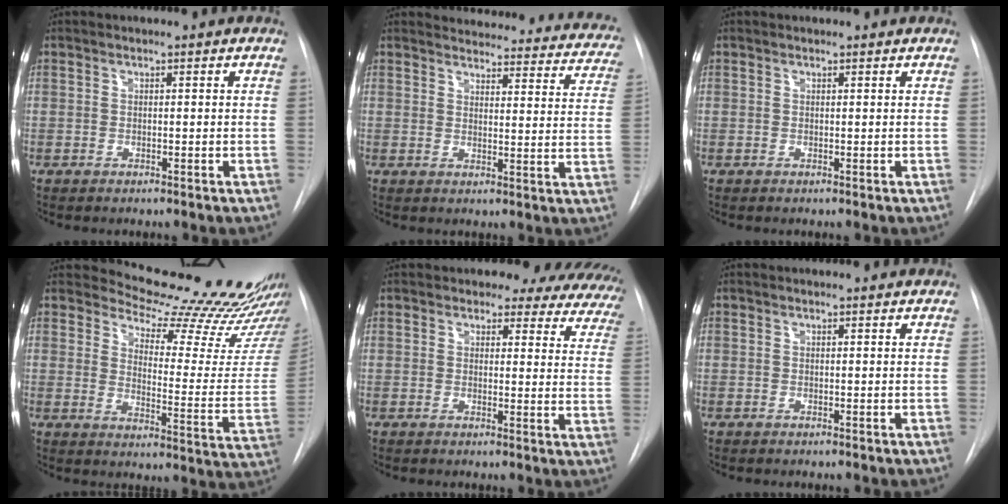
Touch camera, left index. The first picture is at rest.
{"total": 23.6, "force": [22.3, 5.7, 5.3], "torque": [-0.056, -0.075, 0.234]}
{"total": 0.0}
{"total": 19.4, "force": [18.2, 3.0, 5.9], "torque": [-0.070, -0.120, 0.212]}
{"total": 15.2, "force": [13.7, 5.2, 3.9], "torque": [-0.020, -0.064, 0.122]}
{"total": 1.1, "force": [1.1, 0.2, 0.3], "torque": [-0.009, 0.010, 0.007]}